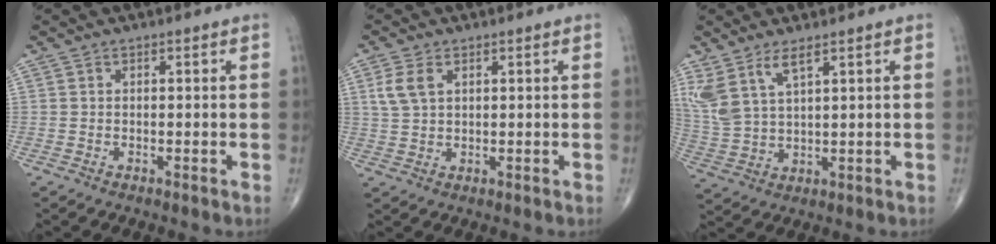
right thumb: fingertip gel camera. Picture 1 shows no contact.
{"total": 4.5, "force": [1.7, 2.8, 3.1], "torque": [-0.069, 0.003, 0.039]}
{"total": 8.1, "force": [5.0, 2.8, 5.7], "torque": [-0.135, -0.019, 0.113]}